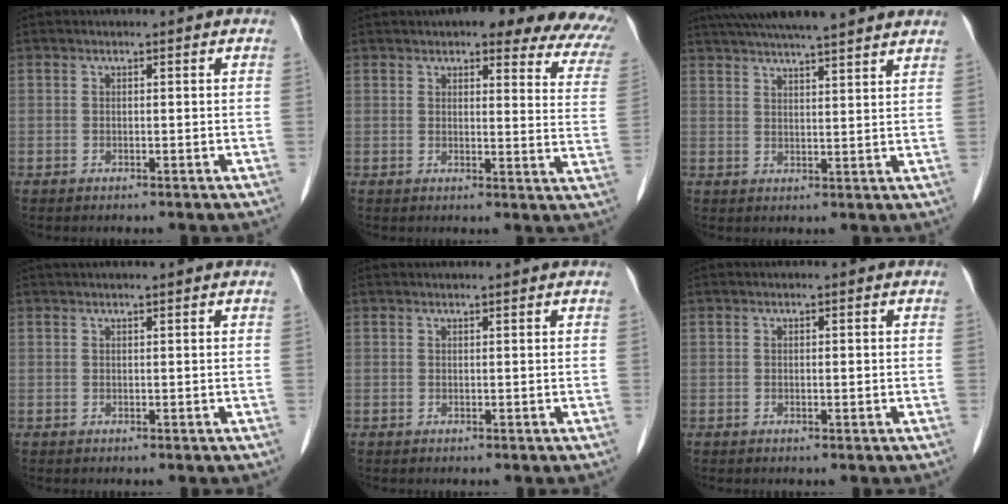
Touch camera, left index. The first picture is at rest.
{"total": 19.5, "force": [16.2, 4.3, 9.9], "torque": [-0.098, -0.022, 0.164]}
{"total": 18.2, "force": [15.9, 1.7, 8.7], "torque": [-0.144, 0.046, 0.220]}
{"total": 2.1, "force": [1.8, -0.3, 1.0], "torque": [-0.012, 0.027, 0.036]}
{"total": 1.8, "force": [1.7, -0.1, 0.6], "torque": [-0.010, 0.019, 0.026]}
{"total": 0.5, "force": [0.0, 0.1, 0.5], "torque": [-0.010, -0.001, 0.002]}